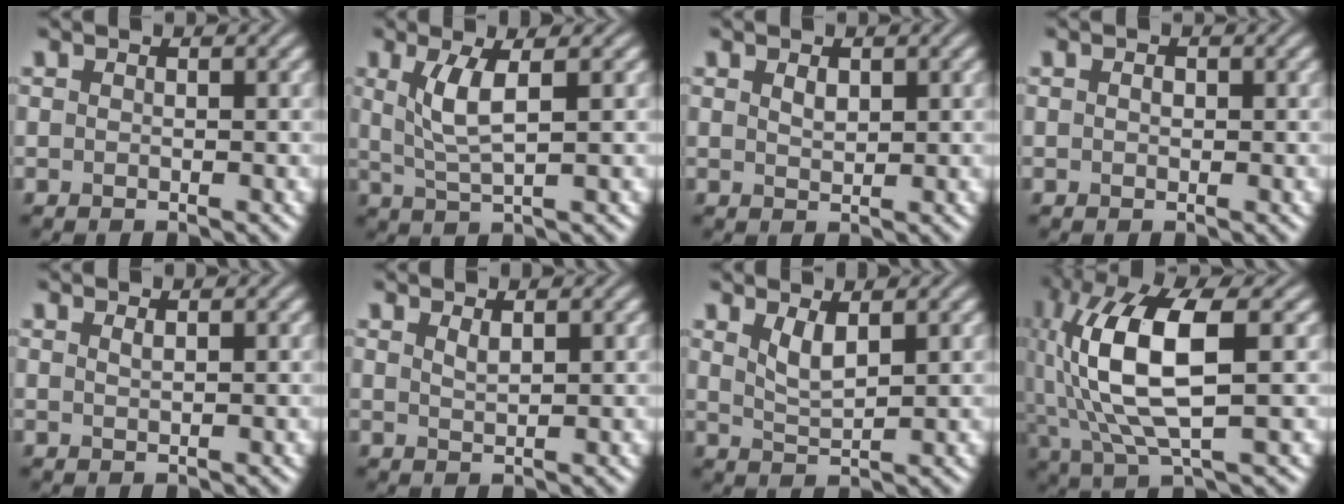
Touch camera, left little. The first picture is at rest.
{"total": 3.5, "force": [1.0, 0.8, 3.3], "torque": [-0.071, -0.004, 0.024]}
{"total": 1.2, "force": [0.7, 0.6, 0.8], "torque": [-0.016, 0.001, 0.015]}
{"total": 0.7, "force": [0.1, 0.5, 0.5], "torque": [-0.011, 0.000, 0.000]}
{"total": 0.6, "force": [0.4, 0.2, 0.5], "torque": [-0.007, 0.001, 0.008]}
{"total": 1.0, "force": [0.7, 0.2, 0.7], "torque": [-0.015, 0.000, 0.014]}
{"total": 2.2, "force": [1.3, 0.6, 1.6], "torque": [-0.035, -0.007, 0.030]}
{"total": 10.6, "force": [1.2, 3.7, 9.9], "torque": [-0.205, 0.007, 0.024]}